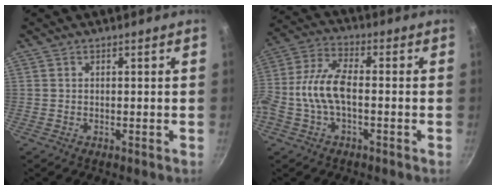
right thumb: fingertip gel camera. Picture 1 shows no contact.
{"total": 10.9, "force": [-1.5, 5.4, 9.4], "torque": [-0.213, 0.035, -0.033]}